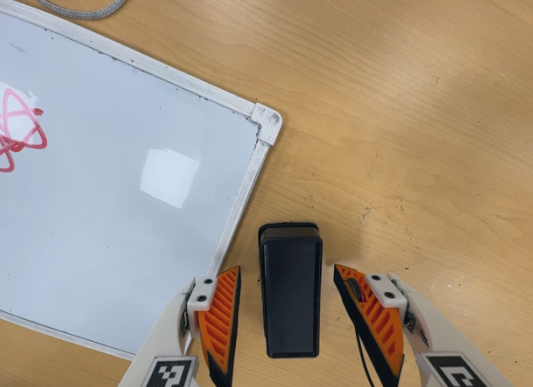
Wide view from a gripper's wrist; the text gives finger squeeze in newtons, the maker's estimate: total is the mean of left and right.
{"total": 0.0}